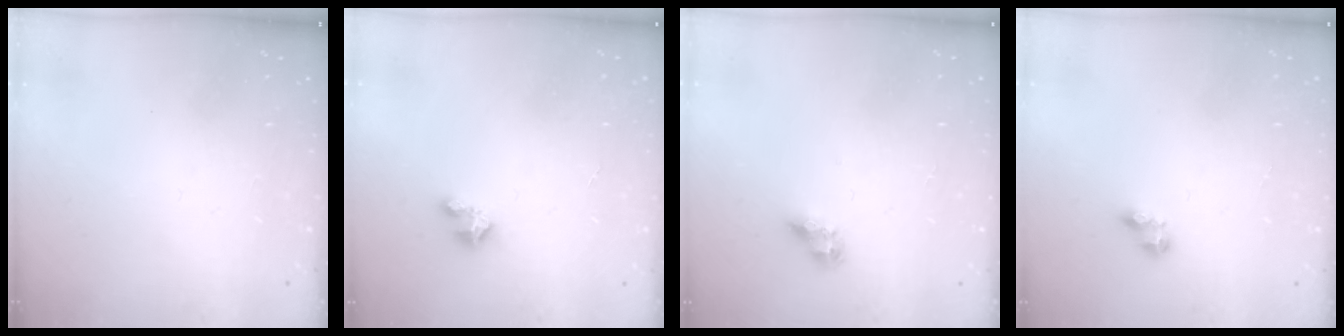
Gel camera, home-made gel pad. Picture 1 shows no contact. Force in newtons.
{"total": 1.7, "press": 1.6, "slide": 0.2}
{"total": 6.1, "press": 6.0, "slide": 0.7}
{"total": 3.8, "press": 3.7, "slide": 0.6}